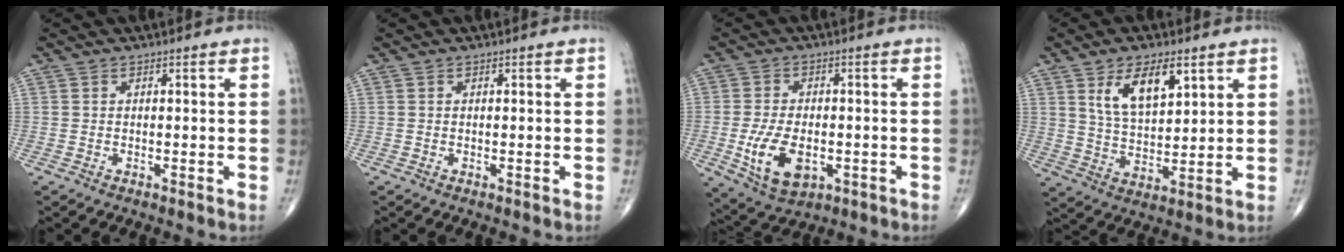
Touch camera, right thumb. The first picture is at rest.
{"total": 0.0}
{"total": 10.5, "force": [-2.6, 6.1, 8.1], "torque": [-0.144, -0.003, -0.033]}
{"total": 10.3, "force": [4.9, 4.8, 7.7], "torque": [-0.120, -0.025, 0.097]}